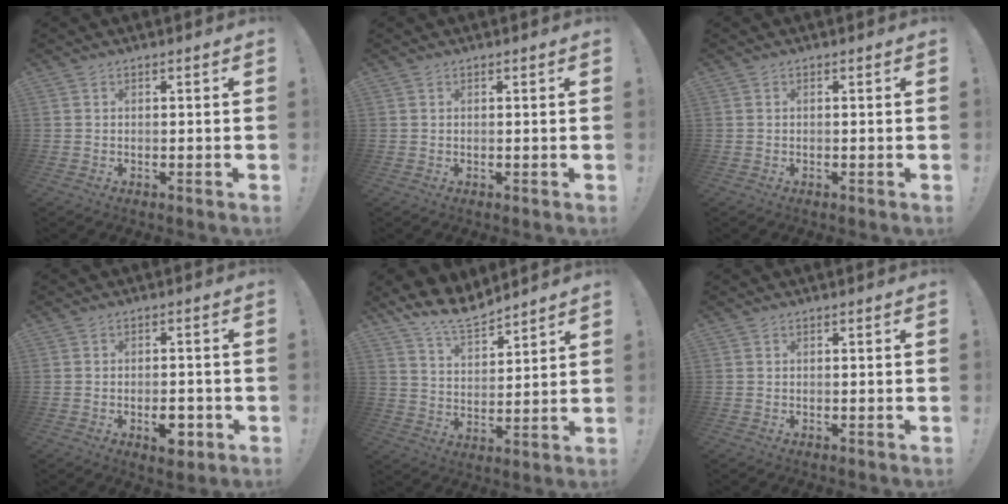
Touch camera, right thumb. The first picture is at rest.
{"total": 0.0}
{"total": 0.0}
{"total": 5.7, "force": [-2.4, 3.1, 4.2], "torque": [-0.043, 0.009, -0.037]}
{"total": 10.3, "force": [9.1, 3.2, 3.7], "torque": [-0.071, -0.069, 0.170]}
{"total": 0.0}